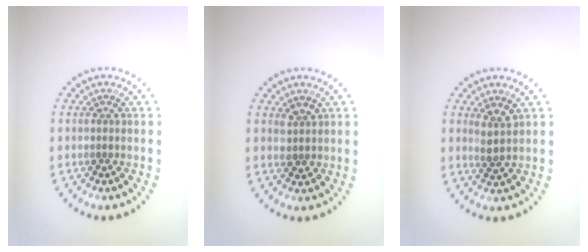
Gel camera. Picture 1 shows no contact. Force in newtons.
{"total": 1.3, "press": 1.3, "slide": 0.4}
{"total": 1.9, "press": 1.5, "slide": 1.1}